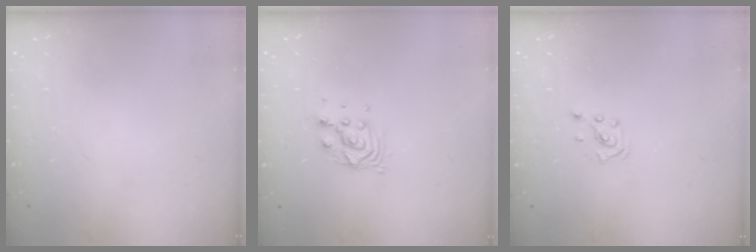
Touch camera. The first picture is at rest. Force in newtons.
{"total": 6.8, "press": 6.8, "slide": 0.5}
{"total": 2.0, "press": 2.0, "slide": 0.6}